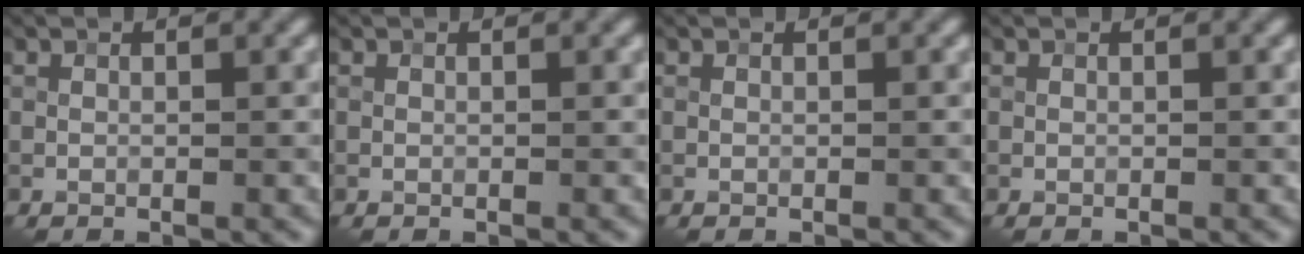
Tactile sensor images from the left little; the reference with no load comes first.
{"total": 0.0}
{"total": 0.0}
{"total": 0.0}